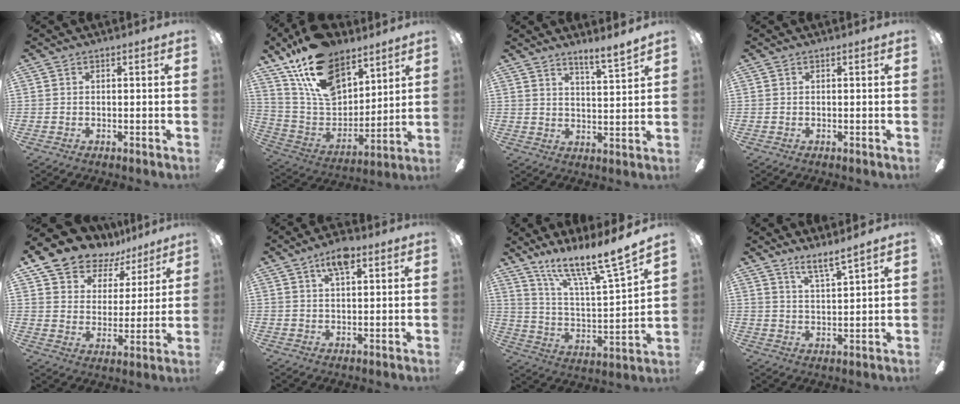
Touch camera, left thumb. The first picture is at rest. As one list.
[{"total": 20.5, "force": [13.7, 10.9, 10.6], "torque": [-0.205, -0.068, 0.257]}, {"total": 5.1, "force": [4.7, -0.1, 2.0], "torque": [-0.027, -0.039, 0.078]}, {"total": 0.0}, {"total": 11.2, "force": [10.0, 4.8, 1.6], "torque": [-0.053, -0.081, 0.188]}, {"total": 6.3, "force": [3.5, 2.4, 4.6], "torque": [-0.074, -0.003, 0.057]}, {"total": 17.2, "force": [14.7, 0.9, 8.8], "torque": [-0.169, -0.104, 0.243]}, {"total": 4.9, "force": [4.5, -0.2, 2.0], "torque": [-0.043, -0.032, 0.078]}]